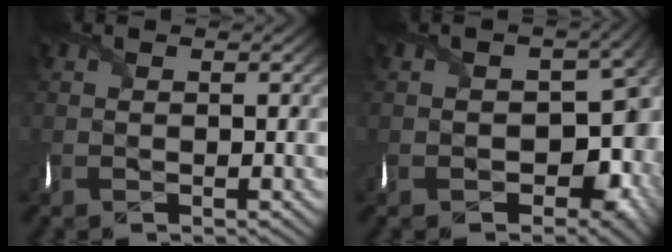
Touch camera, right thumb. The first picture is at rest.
{"total": 12.3, "force": [-2.6, 9.6, 7.1], "torque": [-0.086, -0.024, -0.033]}